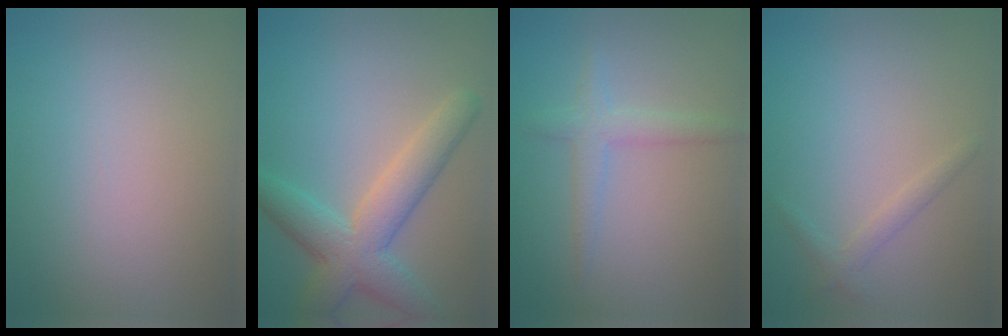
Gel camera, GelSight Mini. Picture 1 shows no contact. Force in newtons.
{"total": 5.7, "press": 5.7, "slide": 0.1}
{"total": 2.2, "press": 2.2, "slide": 0.0}
{"total": 1.2, "press": 1.2, "slide": 0.1}